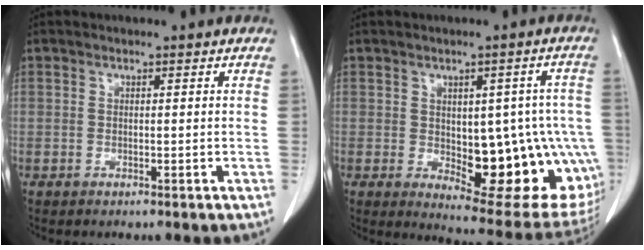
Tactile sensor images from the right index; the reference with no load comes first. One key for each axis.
{"total": 18.7, "fx": -3.3, "fy": 7.7, "fz": 16.7, "tx": -0.140, "ty": 0.015, "tz": -0.013}